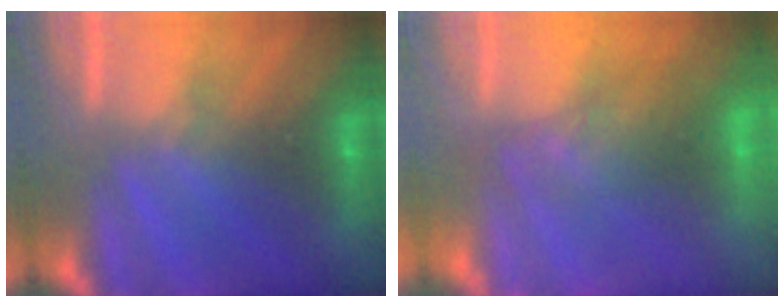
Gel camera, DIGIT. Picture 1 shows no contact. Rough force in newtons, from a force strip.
{"total": 2.6}